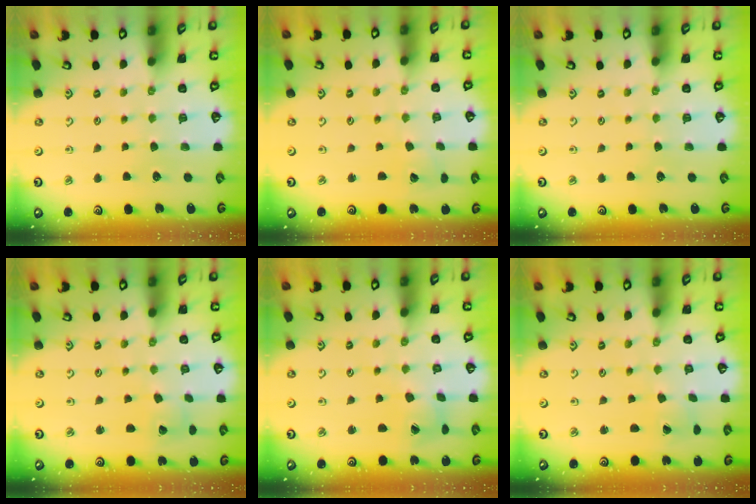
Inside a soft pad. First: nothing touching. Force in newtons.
{"total": 2.5, "press": 2.5, "slide": 0.2}
{"total": 0.0}
{"total": 2.7, "press": 2.7, "slide": 0.2}
{"total": 4.0, "press": 4.0, "slide": 0.5}
{"total": 0.7, "press": 0.7, "slide": 0.1}